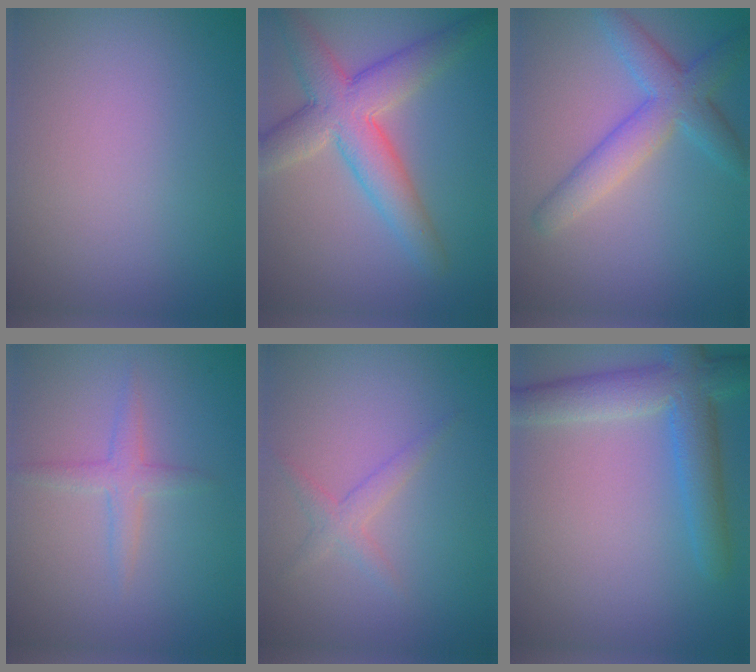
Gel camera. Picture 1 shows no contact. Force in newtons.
{"total": 6.7, "press": 6.7, "slide": 0.2}
{"total": 4.7, "press": 4.7, "slide": 0.1}
{"total": 1.7, "press": 1.7, "slide": 0.1}
{"total": 1.6, "press": 1.6, "slide": 0.1}
{"total": 5.6, "press": 5.6, "slide": 0.2}